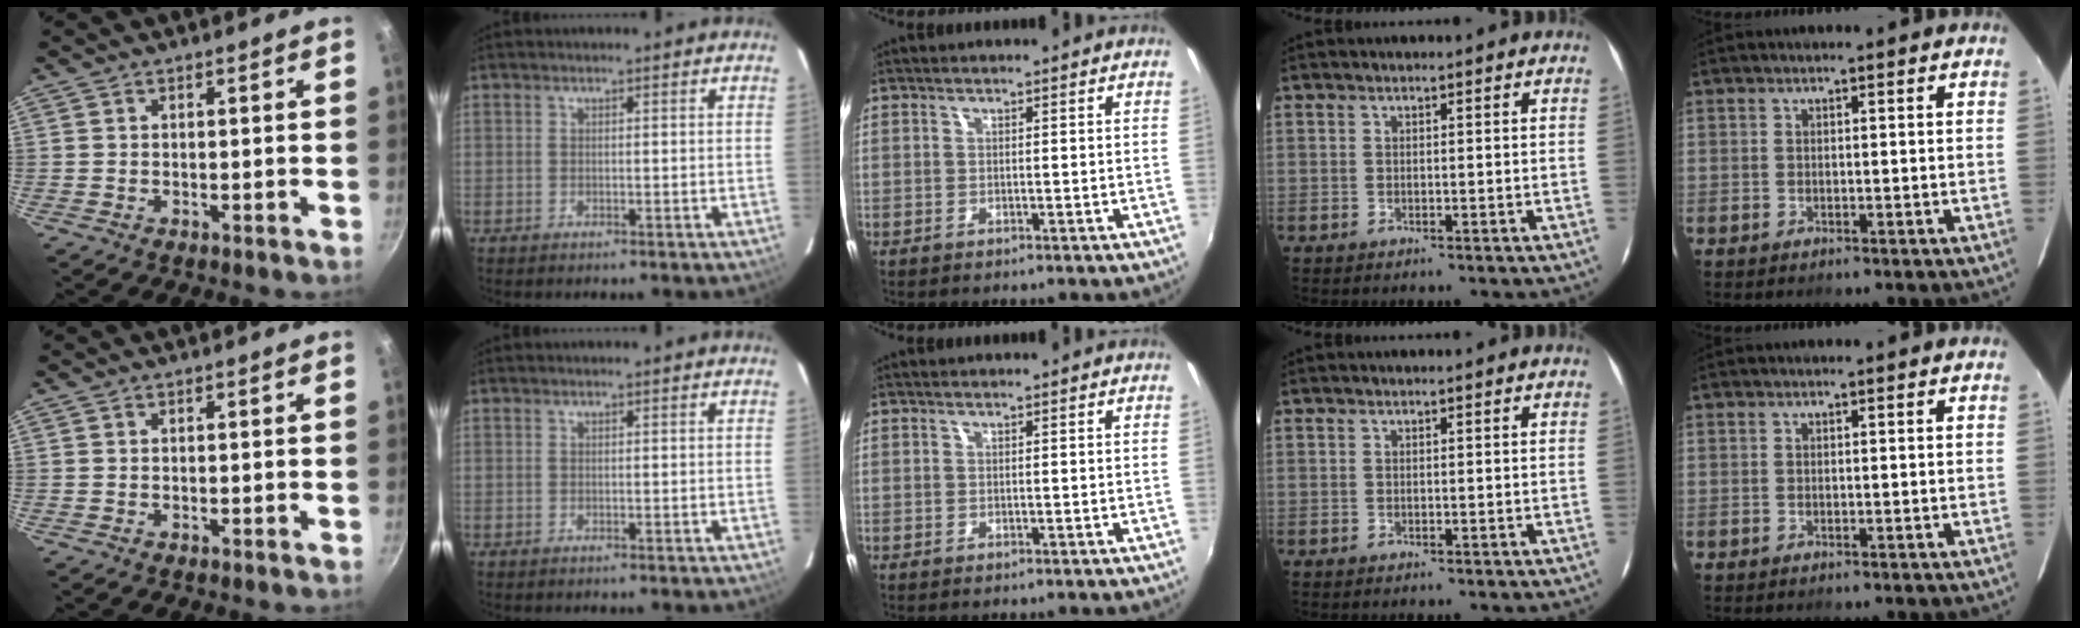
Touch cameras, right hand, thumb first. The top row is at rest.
{}